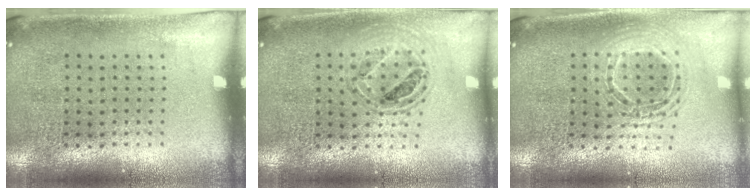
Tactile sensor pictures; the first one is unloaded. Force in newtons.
{"total": 0.8, "press": 0.8, "slide": 0.1}
{"total": 1.7, "press": 1.4, "slide": 0.9}